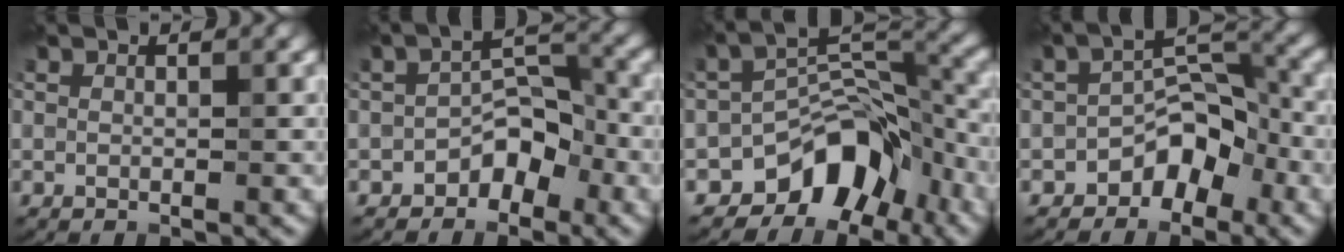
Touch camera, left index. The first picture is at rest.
{"total": 3.8, "force": [-2.4, 2.0, 2.1], "torque": [-0.022, 0.019, -0.042]}
{"total": 7.9, "force": [-5.0, 4.5, 4.1], "torque": [-0.040, 0.004, -0.089]}
{"total": 4.7, "force": [-2.9, 2.6, 2.6], "torque": [-0.020, 0.018, -0.052]}